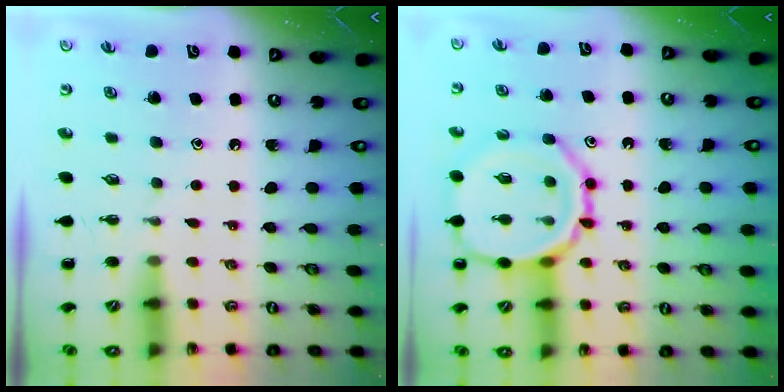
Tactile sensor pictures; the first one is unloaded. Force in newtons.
{"total": 15.1, "press": 14.9, "slide": 1.9}